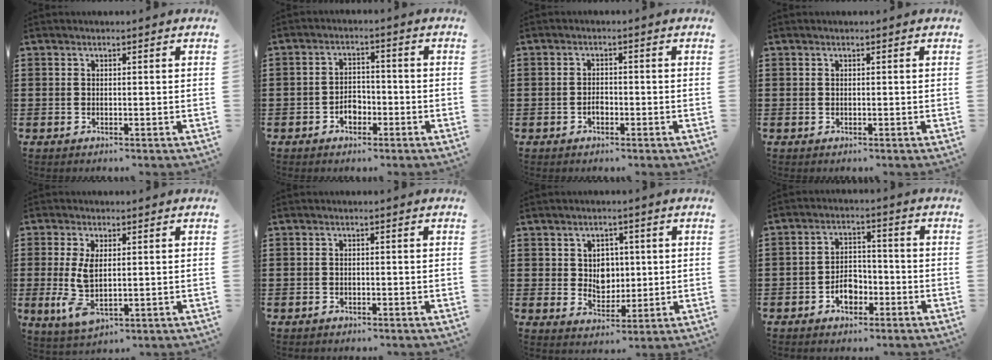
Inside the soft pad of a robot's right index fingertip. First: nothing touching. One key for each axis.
{"total": 3.1, "fx": -1.6, "fy": 2.1, "fz": 1.7, "tx": -0.033, "ty": 0.006, "tz": -0.033}
{"total": 1.5, "fx": -0.8, "fy": 0.9, "fz": 1.0, "tx": -0.021, "ty": 0.001, "tz": -0.015}
{"total": 0.0}
{"total": 6.5, "fx": 0.2, "fy": 3.0, "fz": 5.7, "tx": -0.136, "ty": -0.004, "tz": -0.001}
{"total": 0.7, "fx": -0.6, "fy": 0.4, "fz": 0.1, "tx": -0.003, "ty": 0.002, "tz": -0.013}
{"total": 4.2, "fx": 0.9, "fy": 3.7, "fz": 1.8, "tx": -0.034, "ty": 0.008, "tz": 0.013}
{"total": 4.3, "fx": -2.3, "fy": 2.7, "fz": 2.4, "tx": -0.036, "ty": 0.004, "tz": -0.044}